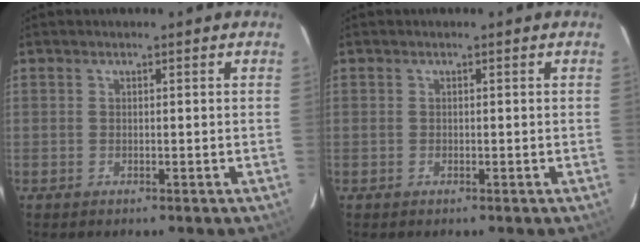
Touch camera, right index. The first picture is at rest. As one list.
[{"total": 0.0}]